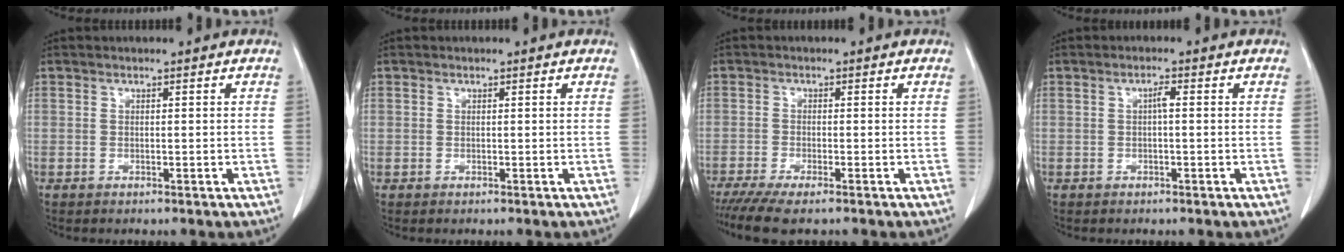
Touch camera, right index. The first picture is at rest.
{"total": 0.5, "force": [0.0, 0.5, -0.1], "torque": [0.011, 0.006, -0.002]}
{"total": 5.8, "force": [-4.4, 0.6, 3.6], "torque": [-0.058, -0.014, -0.074]}
{"total": 1.4, "force": [0.1, 0.2, 1.4], "torque": [-0.025, 0.004, 0.001]}